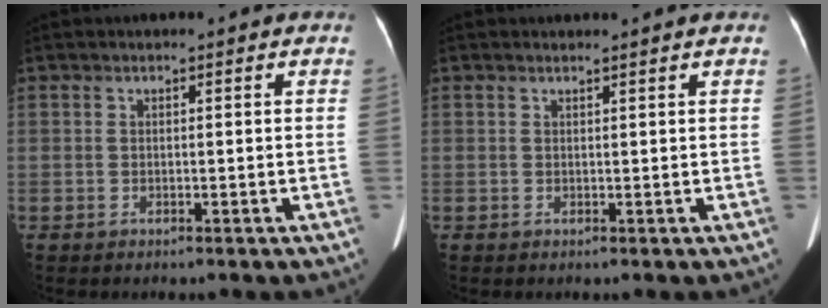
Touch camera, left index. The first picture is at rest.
{"total": 1.5, "force": [1.5, 0.0, 0.0], "torque": [0.000, -0.010, 0.014]}